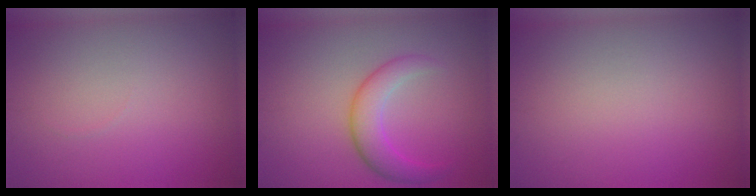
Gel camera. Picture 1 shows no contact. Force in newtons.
{"total": 3.8, "press": 3.8, "slide": 0.2}
{"total": 0.0}